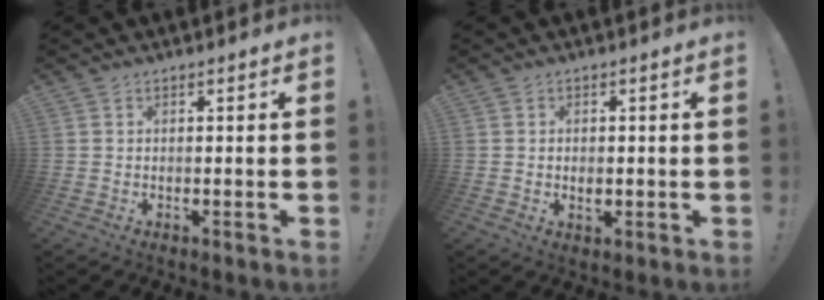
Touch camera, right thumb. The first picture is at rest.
{"total": 2.0, "force": [-0.3, 1.5, 1.3], "torque": [-0.015, 0.001, -0.006]}